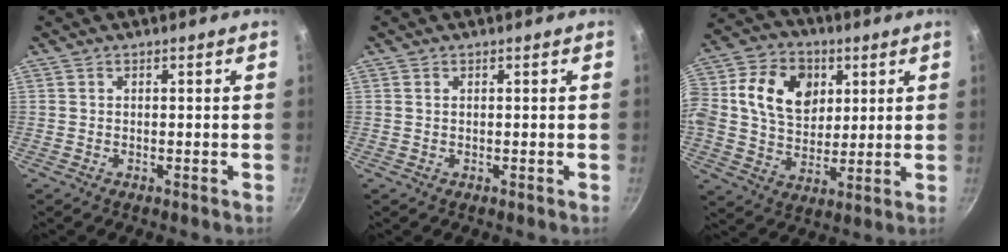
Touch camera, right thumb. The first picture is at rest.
{"total": 0.5, "force": [0.3, 0.3, 0.4], "torque": [-0.008, 0.001, 0.004]}
{"total": 18.6, "force": [4.6, 14.2, 11.2], "torque": [-0.197, 0.014, 0.073]}